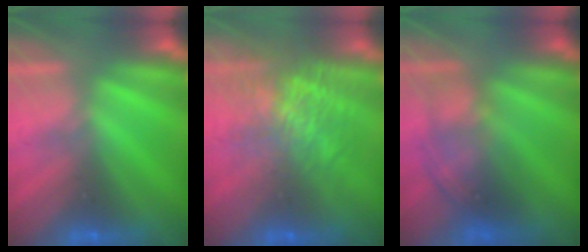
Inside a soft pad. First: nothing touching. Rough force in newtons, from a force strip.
{"total": 7.7}
{"total": 7.0}